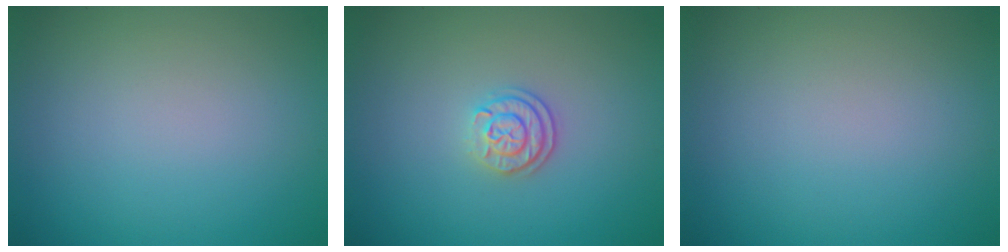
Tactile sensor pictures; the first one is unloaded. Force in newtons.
{"total": 2.3, "press": 1.9, "slide": 1.2}
{"total": 0.0}